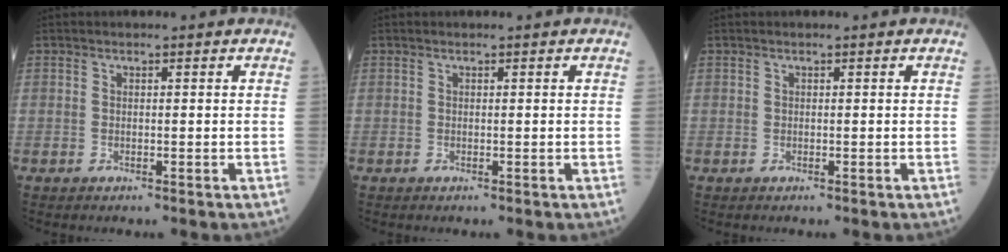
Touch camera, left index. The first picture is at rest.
{"total": 0.0}
{"total": 0.0}